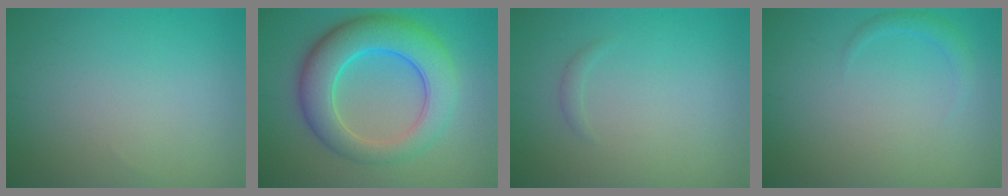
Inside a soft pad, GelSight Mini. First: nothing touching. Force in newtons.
{"total": 8.8, "press": 8.8, "slide": 0.3}
{"total": 0.6, "press": 0.6, "slide": 0.1}
{"total": 1.2, "press": 1.2, "slide": 0.1}